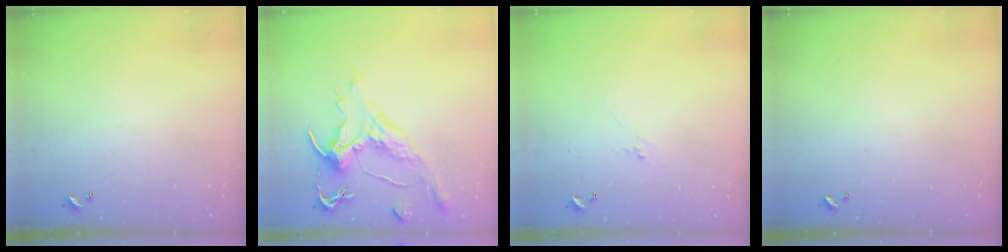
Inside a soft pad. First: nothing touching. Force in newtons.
{"total": 1.7, "press": 0.9, "slide": 1.4}
{"total": 0.6, "press": 0.3, "slide": 0.5}
{"total": 0.0}